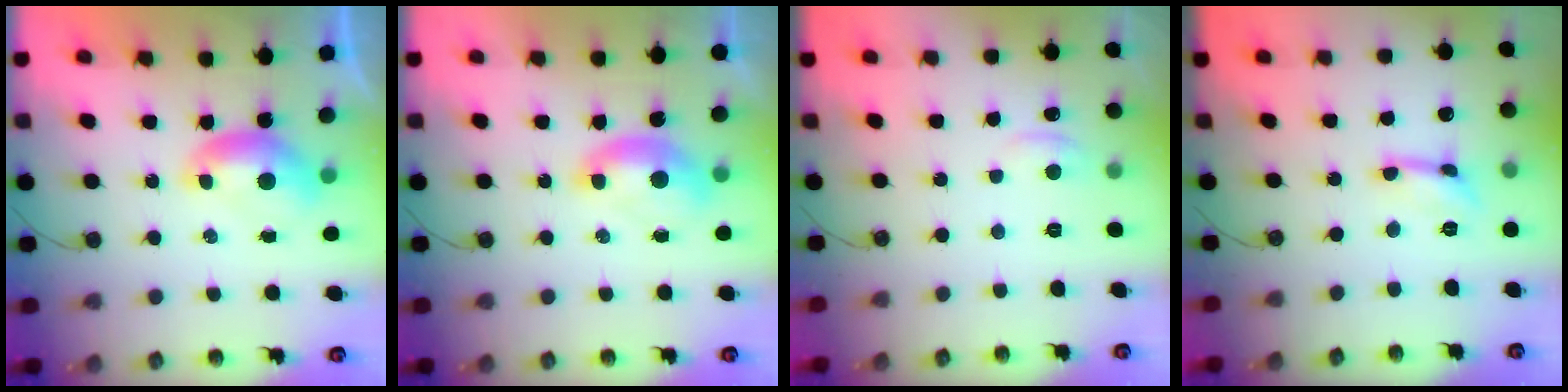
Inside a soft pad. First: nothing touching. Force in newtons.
{"total": 1.6, "press": 1.5, "slide": 0.6}
{"total": 1.5, "press": 1.4, "slide": 0.5}
{"total": 0.0}